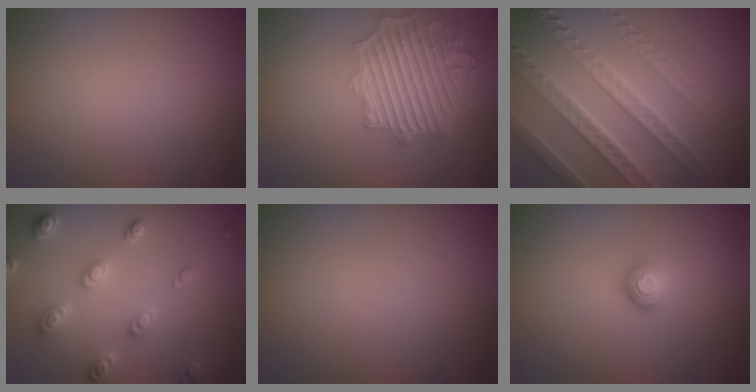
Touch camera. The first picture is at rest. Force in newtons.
{"total": 6.2, "press": 4.8, "slide": 3.9}
{"total": 6.2, "press": 5.6, "slide": 2.7}
{"total": 3.0, "press": 3.0, "slide": 0.7}
{"total": 0.0}
{"total": 1.6, "press": 1.0, "slide": 1.3}